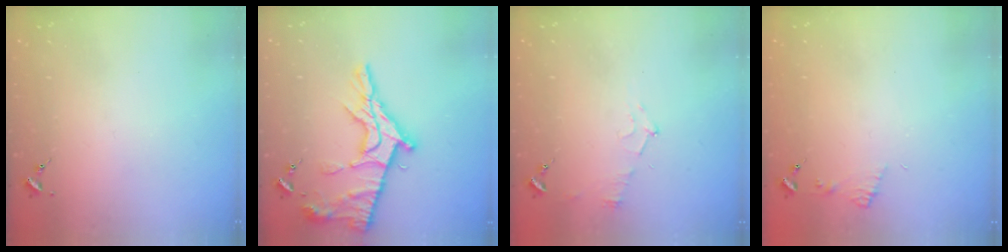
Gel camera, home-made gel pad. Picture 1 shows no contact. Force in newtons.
{"total": 18.0, "press": 18.0, "slide": 1.4}
{"total": 6.8, "press": 6.7, "slide": 0.7}
{"total": 6.5, "press": 6.4, "slide": 0.9}